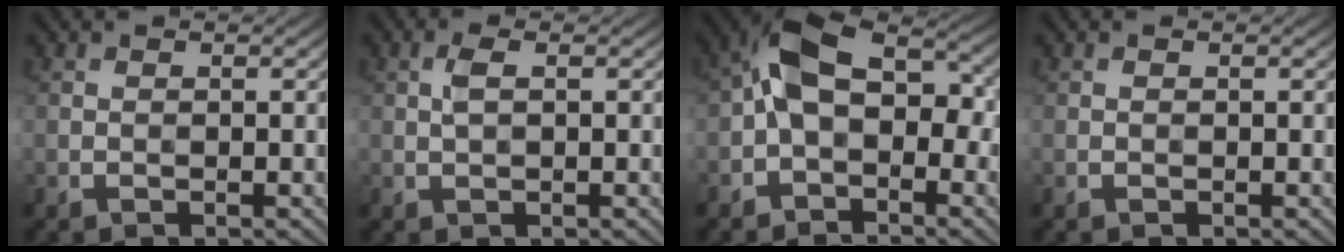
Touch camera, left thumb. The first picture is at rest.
{"total": 1.9, "force": [0.4, 0.8, 1.7], "torque": [-0.039, 0.005, 0.006]}
{"total": 8.0, "force": [-1.2, 5.0, 6.1], "torque": [-0.103, 0.019, -0.035]}
{"total": 0.0}